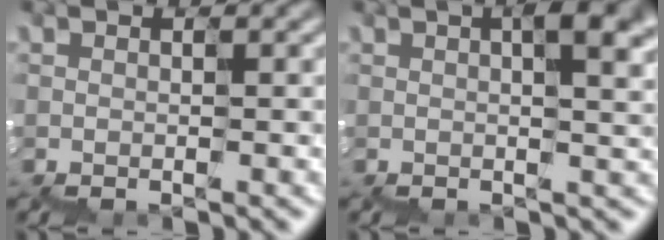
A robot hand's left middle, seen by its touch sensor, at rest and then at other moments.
{"total": 7.6, "force": [1.9, 3.4, 6.5], "torque": [-0.069, 0.013, 0.023]}